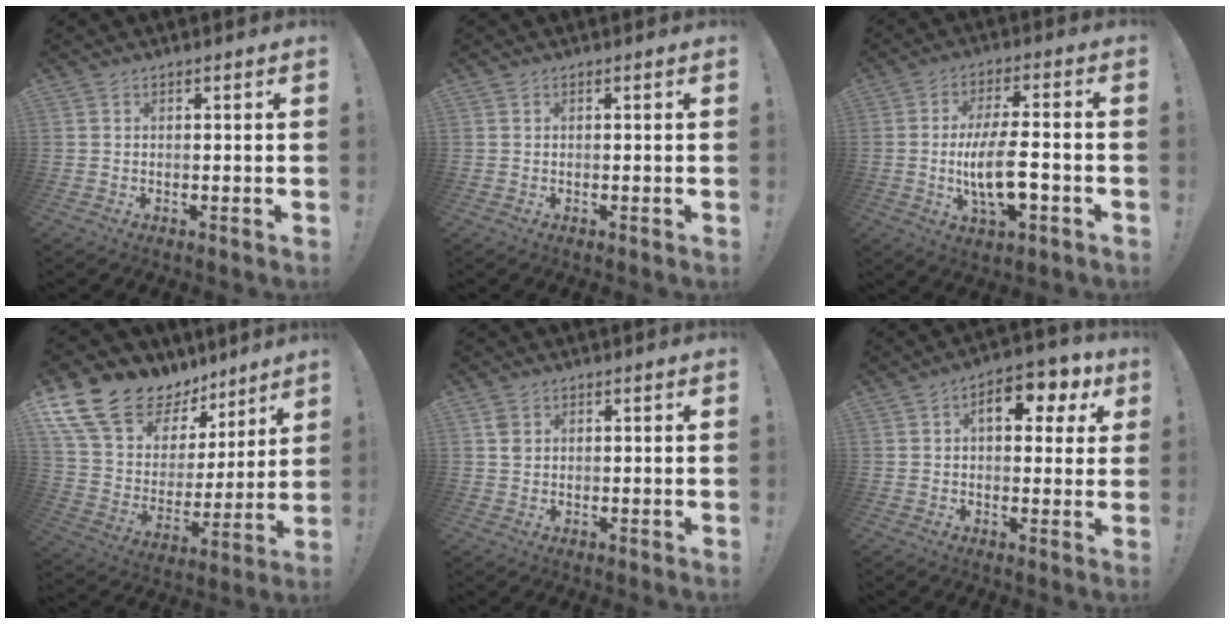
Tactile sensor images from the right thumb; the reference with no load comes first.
{"total": 0.0}
{"total": 12.6, "force": [-2.3, 4.1, 11.7], "torque": [-0.206, -0.005, -0.048]}
{"total": 19.2, "force": [14.5, 10.2, 7.2], "torque": [-0.122, -0.103, 0.280]}
{"total": 2.6, "force": [1.1, 2.0, 1.2], "torque": [-0.012, 0.000, 0.019]}
{"total": 9.9, "force": [3.2, 5.3, 7.8], "torque": [-0.098, -0.005, 0.048]}